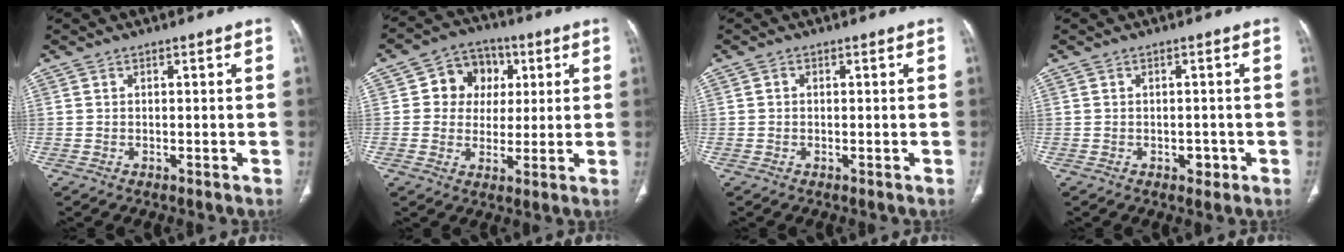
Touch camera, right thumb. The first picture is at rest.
{"total": 9.7, "force": [2.2, 8.5, 4.0], "torque": [-0.011, 0.003, 0.029]}
{"total": 0.6, "force": [0.0, 0.5, 0.3], "torque": [-0.002, 0.002, -0.001]}
{"total": 2.0, "force": [-0.7, 1.5, 1.1], "torque": [-0.006, 0.003, -0.006]}